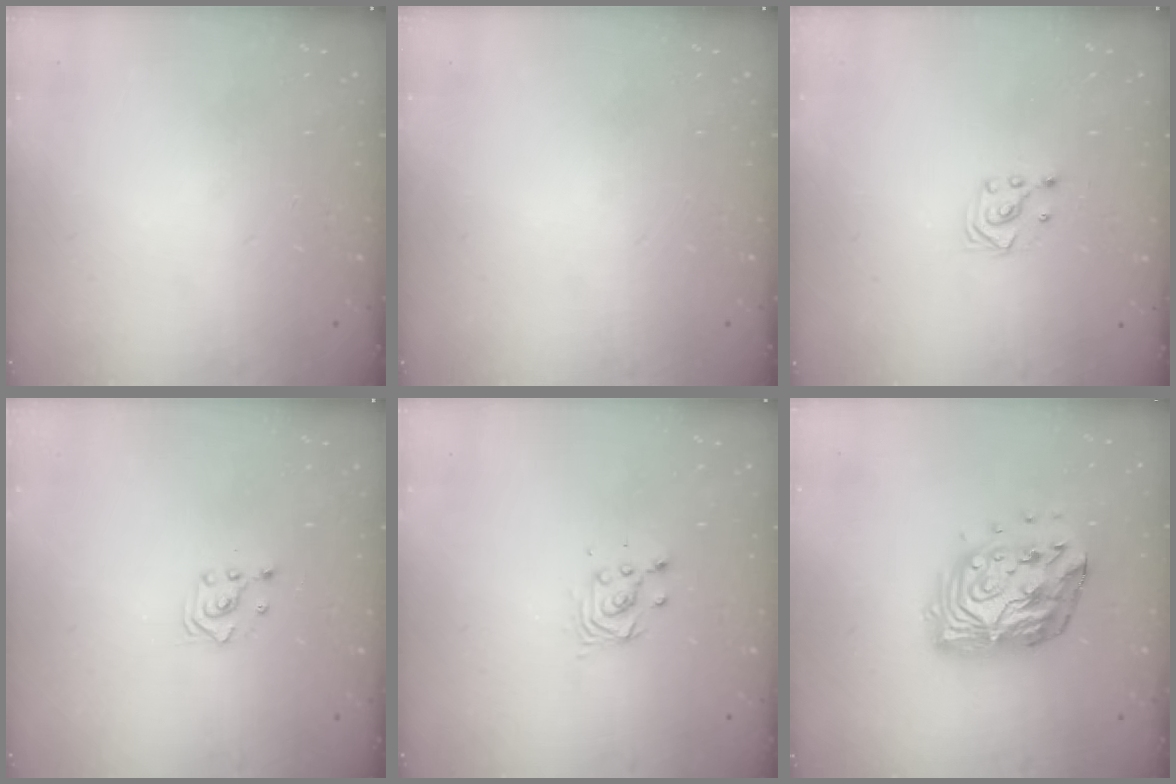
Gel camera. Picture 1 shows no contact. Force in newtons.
{"total": 0.0}
{"total": 2.9, "press": 2.9, "slide": 0.3}
{"total": 2.3, "press": 2.3, "slide": 0.3}
{"total": 3.7, "press": 3.7, "slide": 0.3}
{"total": 15.0, "press": 15.0, "slide": 1.5}